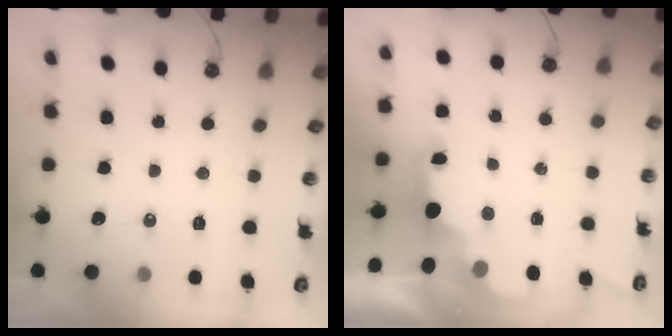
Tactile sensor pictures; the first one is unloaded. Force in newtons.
{"total": 2.4, "press": 2.2, "slide": 0.8}